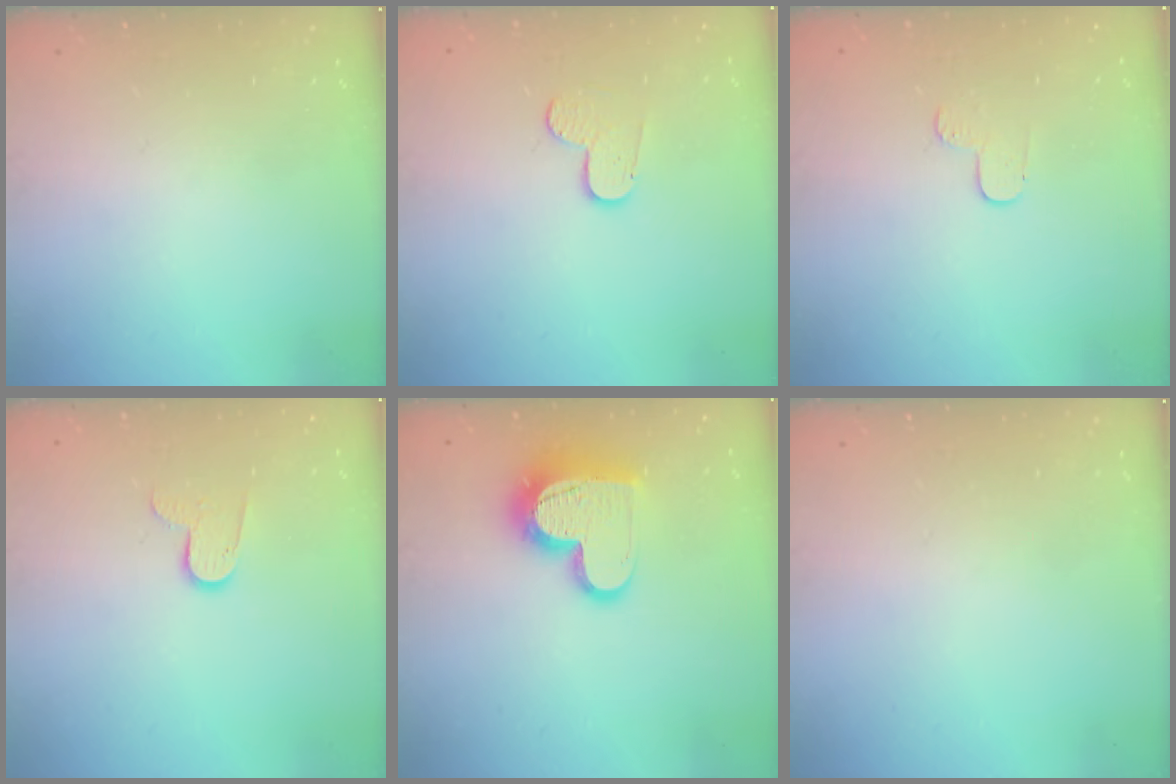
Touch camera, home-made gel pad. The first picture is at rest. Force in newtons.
{"total": 4.1, "press": 4.1, "slide": 0.3}
{"total": 4.1, "press": 4.0, "slide": 0.4}
{"total": 7.2, "press": 7.2, "slide": 0.3}
{"total": 14.7, "press": 14.6, "slide": 1.1}
{"total": 0.0}